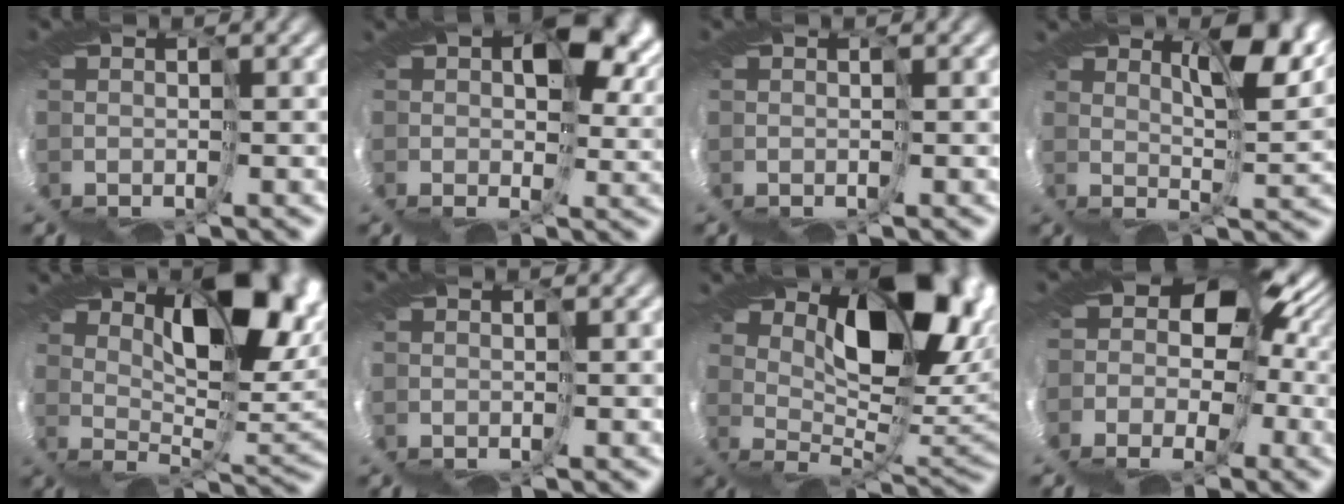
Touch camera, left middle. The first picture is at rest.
{"total": 9.1, "force": [3.9, 3.9, 7.3], "torque": [-0.124, -0.006, 0.081]}
{"total": 0.0}
{"total": 7.6, "force": [5.8, 0.8, 4.9], "torque": [-0.093, -0.001, 0.098]}
{"total": 8.4, "force": [5.8, 1.6, 5.9], "torque": [-0.095, -0.011, 0.105]}
{"total": 0.0}
{"total": 9.4, "force": [5.9, 2.7, 6.8], "torque": [-0.115, -0.015, 0.111]}
{"total": 8.0, "force": [-0.4, 5.7, 5.7], "torque": [-0.112, -0.008, 0.004]}